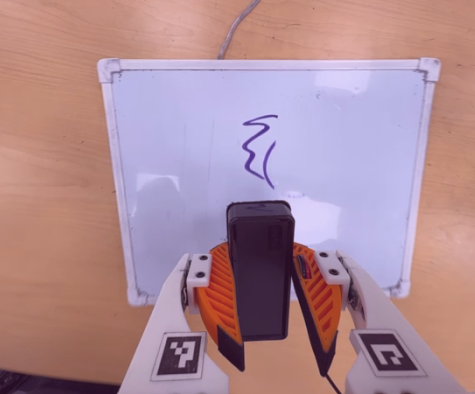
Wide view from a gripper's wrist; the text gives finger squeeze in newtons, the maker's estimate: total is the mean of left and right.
{"total": 11.0, "left": 11.2, "right": 10.7}